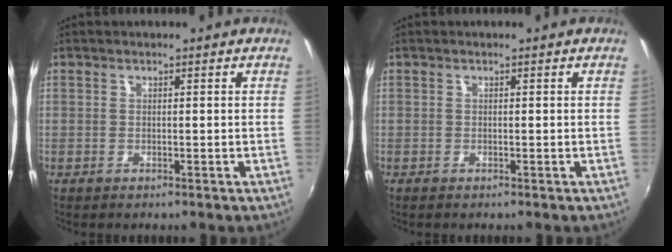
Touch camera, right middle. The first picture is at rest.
{"total": 0.0}